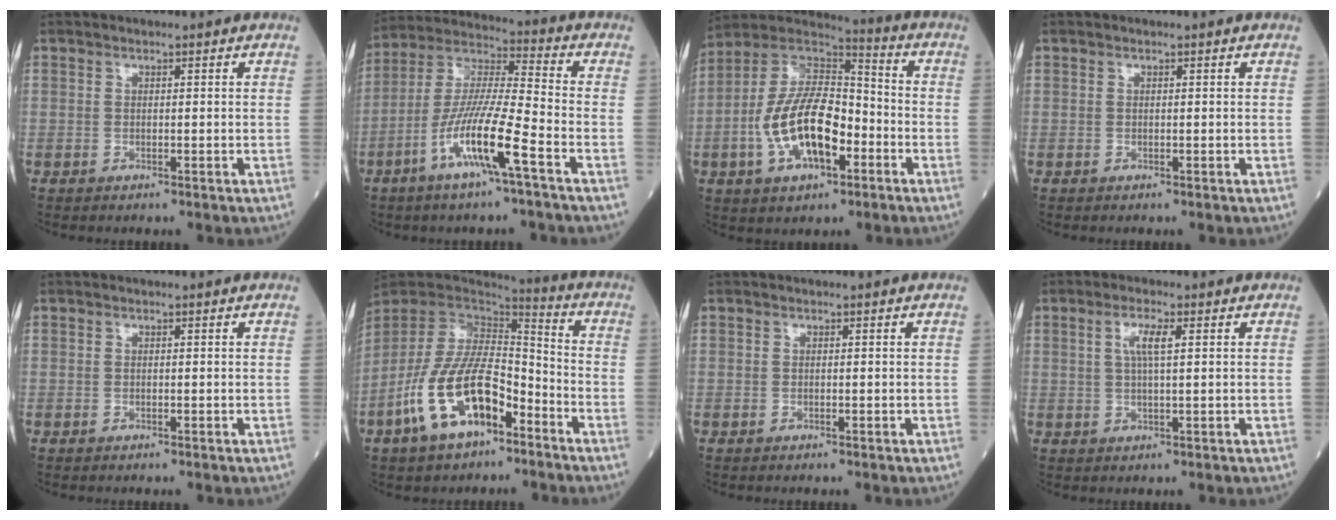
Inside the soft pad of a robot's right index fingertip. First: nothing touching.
{"total": 12.9, "force": [-5.9, 0.4, 11.5], "torque": [-0.233, -0.006, -0.117]}
{"total": 16.2, "force": [-4.4, 6.9, 13.9], "torque": [-0.277, 0.020, -0.079]}
{"total": 0.0}
{"total": 0.0}
{"total": 15.3, "force": [-7.6, 6.5, 11.6], "torque": [-0.241, 0.003, -0.141]}
{"total": 0.0}
{"total": 3.5, "force": [1.1, 0.4, 3.3], "torque": [-0.068, 0.003, 0.020]}